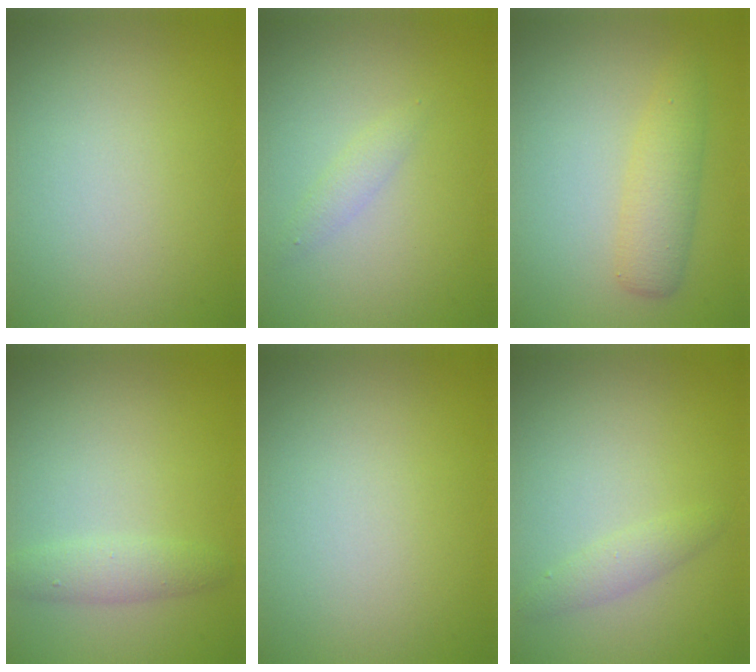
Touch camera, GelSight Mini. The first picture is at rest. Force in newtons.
{"total": 1.0, "press": 1.0, "slide": 0.0}
{"total": 2.9, "press": 2.9, "slide": 0.1}
{"total": 1.9, "press": 1.9, "slide": 0.1}
{"total": 0.0}
{"total": 1.4, "press": 1.4, "slide": 0.0}